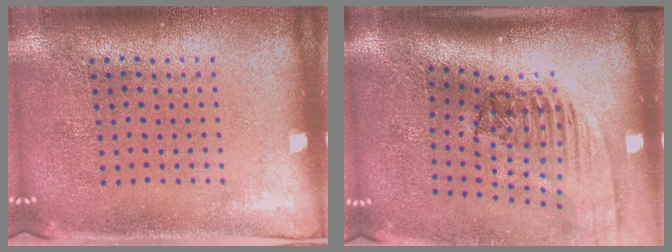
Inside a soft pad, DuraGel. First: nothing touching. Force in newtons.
{"total": 2.4, "press": 1.7, "slide": 1.7}